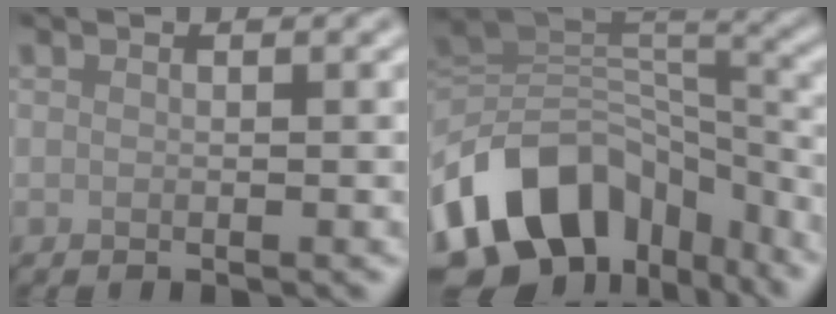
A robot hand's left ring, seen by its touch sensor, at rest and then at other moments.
{"total": 13.4, "force": [-8.2, 8.6, 6.2], "torque": [-0.119, 0.009, -0.142]}